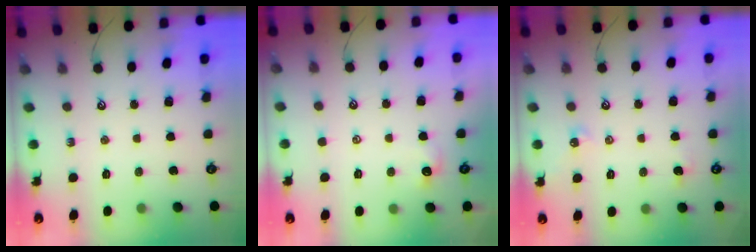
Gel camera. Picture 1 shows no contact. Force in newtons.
{"total": 0.9, "press": 0.8, "slide": 0.4}
{"total": 2.6, "press": 2.6, "slide": 0.5}